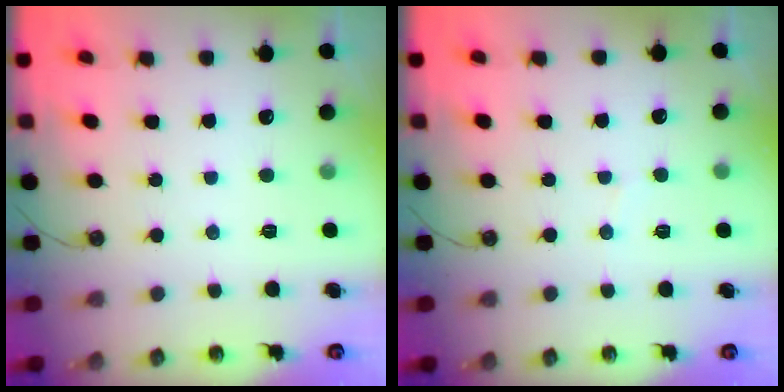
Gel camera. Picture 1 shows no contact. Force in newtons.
{"total": 2.9, "press": 2.9, "slide": 0.2}